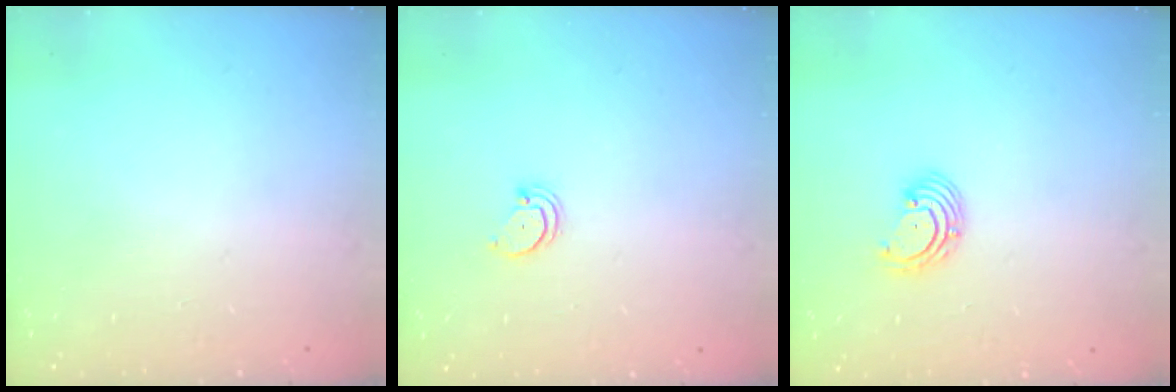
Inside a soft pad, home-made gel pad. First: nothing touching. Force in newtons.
{"total": 1.5, "press": 1.5, "slide": 0.2}
{"total": 2.9, "press": 2.9, "slide": 0.1}